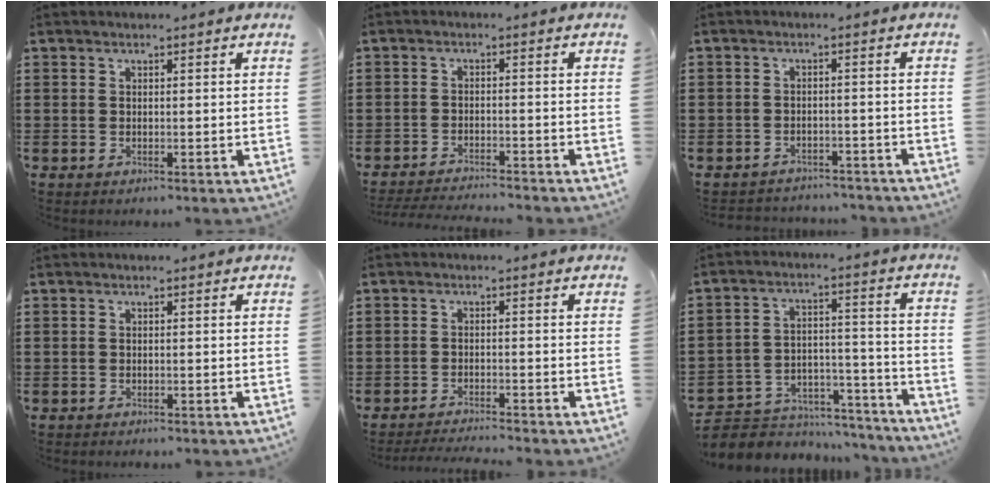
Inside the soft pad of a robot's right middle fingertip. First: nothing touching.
{"total": 3.0, "force": [-3.0, 0.0, 0.3], "torque": [-0.008, 0.000, -0.064]}
{"total": 2.7, "force": [-2.6, 0.6, -0.4], "torque": [0.000, 0.002, -0.059]}
{"total": 0.6, "force": [-0.6, 0.1, 0.0], "torque": [-0.002, -0.001, -0.013]}
{"total": 2.5, "force": [-2.5, -0.1, 0.4], "torque": [-0.008, 0.000, -0.050]}
{"total": 5.1, "force": [-4.5, 2.3, 0.3], "torque": [-0.010, 0.014, -0.092]}